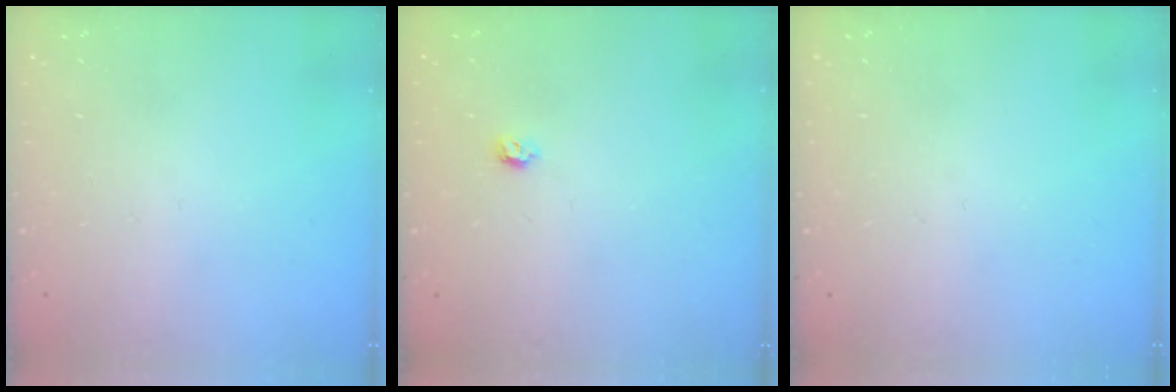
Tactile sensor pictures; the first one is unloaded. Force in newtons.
{"total": 3.8, "press": 3.7, "slide": 0.6}
{"total": 0.0}